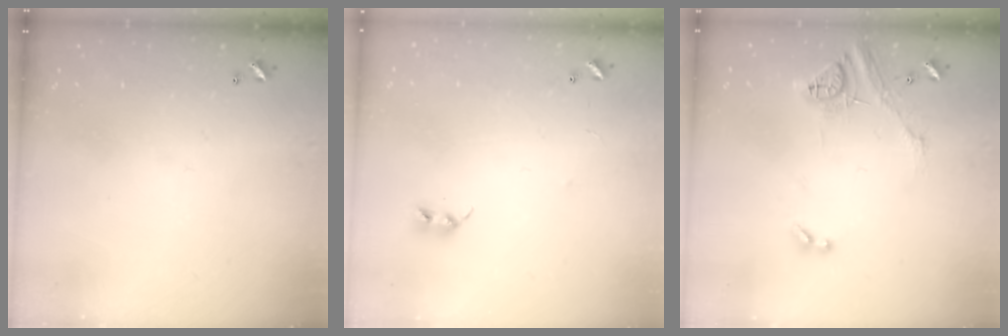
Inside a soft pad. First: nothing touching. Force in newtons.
{"total": 7.8, "press": 7.8, "slide": 0.4}
{"total": 14.9, "press": 14.8, "slide": 1.7}